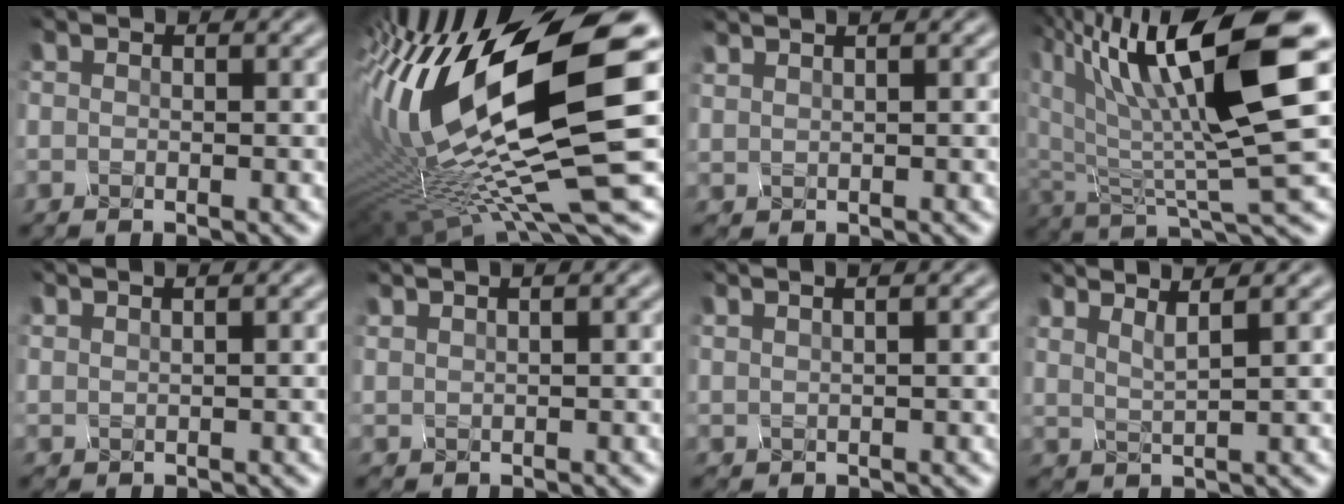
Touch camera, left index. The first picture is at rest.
{"total": 17.9, "force": [1.3, 4.8, 17.2], "torque": [-0.337, -0.003, 0.025]}
{"total": 2.5, "force": [1.9, 1.0, 1.2], "torque": [0.002, 0.019, 0.007]}
{"total": 12.2, "force": [5.0, 3.2, 10.7], "torque": [-0.183, 0.006, 0.092]}
{"total": 1.9, "force": [1.5, 0.7, 0.9], "torque": [0.008, 0.010, 0.005]}
{"total": 2.7, "force": [2.0, 1.1, 1.5], "torque": [0.000, 0.022, 0.008]}
{"total": 3.9, "force": [2.6, 1.7, 2.4], "torque": [-0.008, 0.036, 0.008]}
{"total": 3.2, "force": [2.7, 0.5, 1.7], "torque": [-0.021, 0.011, 0.034]}